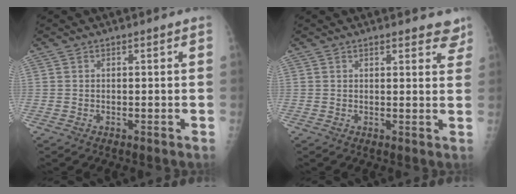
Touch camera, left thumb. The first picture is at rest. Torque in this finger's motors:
{"motor_torque": [0.02, 0.04, -0.27, -0.28, 0.03]}